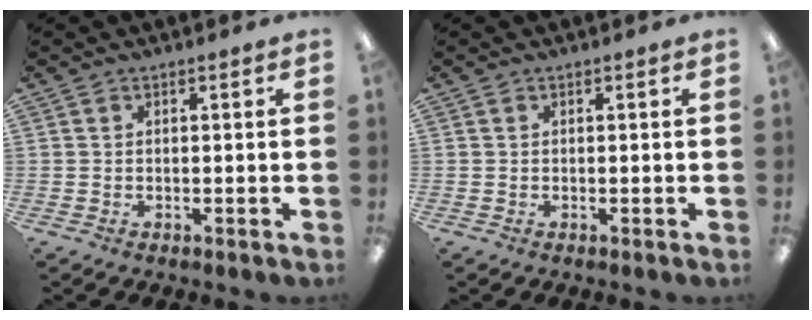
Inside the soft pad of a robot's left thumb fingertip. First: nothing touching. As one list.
[{"total": 0.0}]